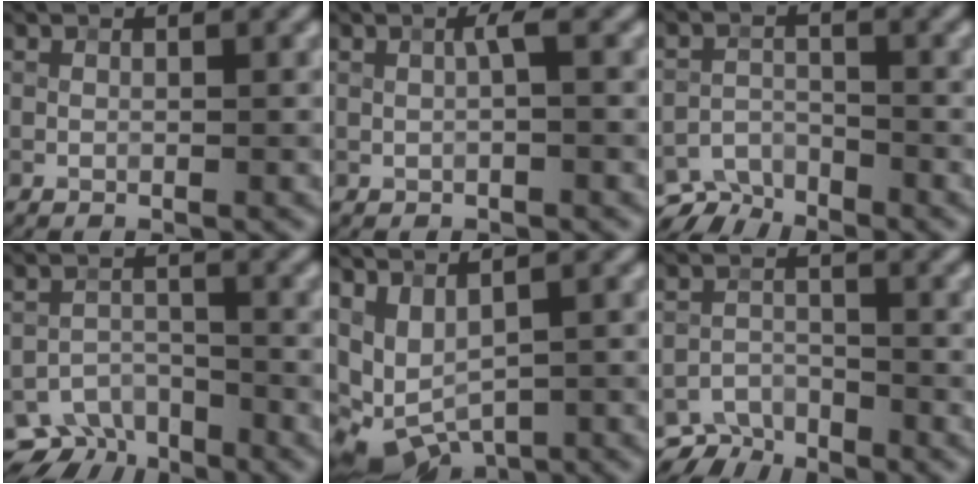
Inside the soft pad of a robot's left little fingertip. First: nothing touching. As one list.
[{"total": 1.1, "force": [0.1, 0.1, 1.1], "torque": [-0.024, 0.006, 0.003]}, {"total": 4.4, "force": [-4.1, 1.6, 0.6], "torque": [0.001, -0.007, -0.070]}, {"total": 5.4, "force": [-4.6, 2.7, 1.2], "torque": [-0.011, -0.011, -0.074]}, {"total": 5.4, "force": [-0.1, 2.9, 4.6], "torque": [-0.091, -0.019, 0.020]}, {"total": 4.0, "force": [-3.6, 1.6, 0.6], "torque": [0.001, -0.004, -0.064]}]